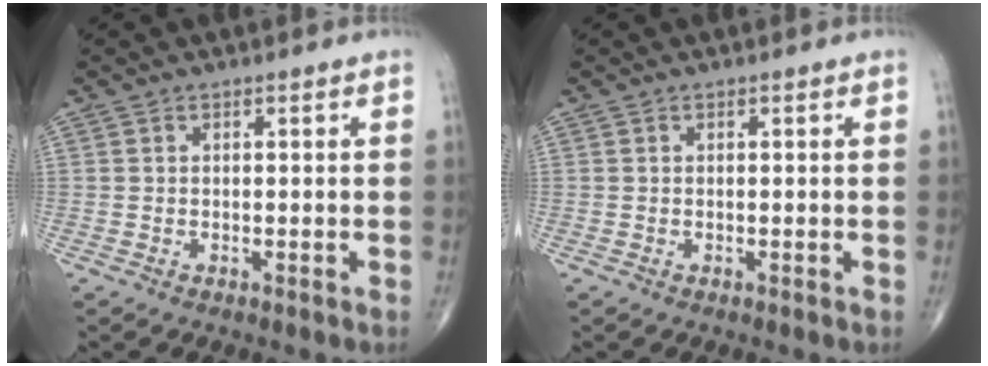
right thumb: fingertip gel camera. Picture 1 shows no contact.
{"total": 0.0}